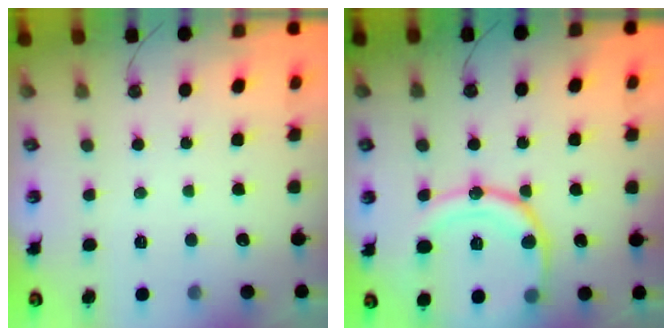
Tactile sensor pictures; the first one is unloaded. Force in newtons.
{"total": 17.2, "press": 17.1, "slide": 2.0}